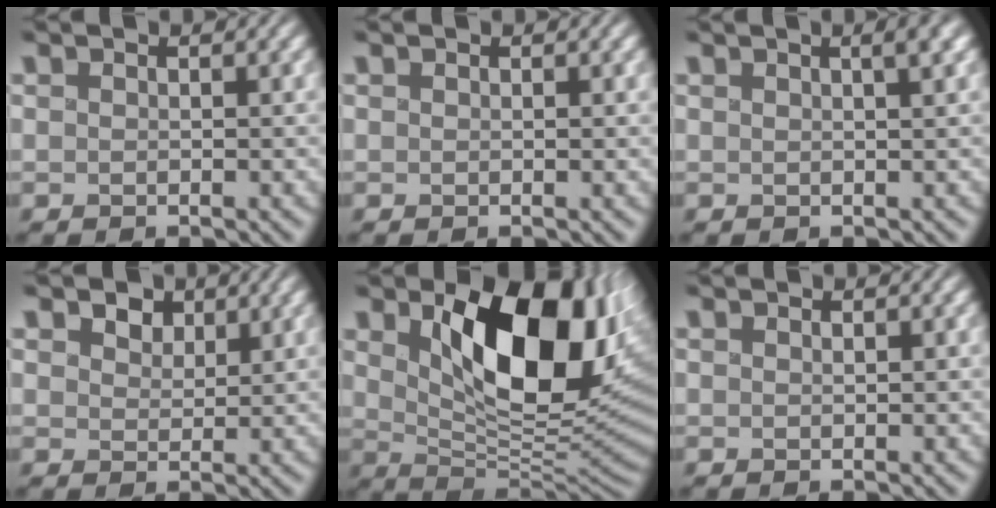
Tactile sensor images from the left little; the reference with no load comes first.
{"total": 0.0}
{"total": 2.0, "force": [0.9, 0.3, 1.7], "torque": [-0.030, 0.004, 0.015]}
{"total": 3.1, "force": [1.7, 2.1, 1.5], "torque": [-0.049, -0.006, 0.021]}
{"total": 12.0, "force": [3.1, 6.6, 9.6], "torque": [-0.143, -0.022, 0.056]}
{"total": 0.0}